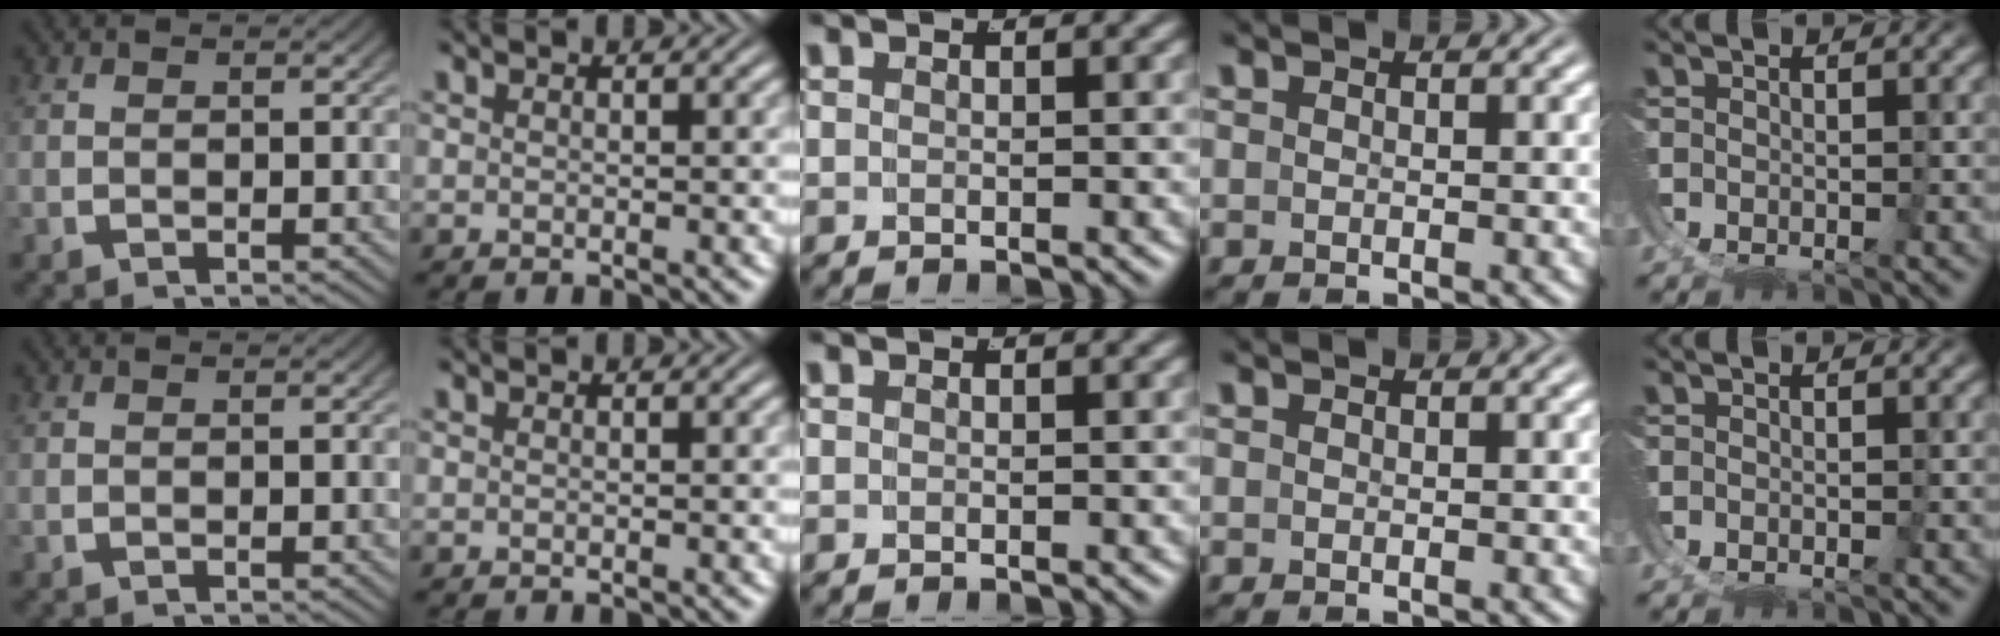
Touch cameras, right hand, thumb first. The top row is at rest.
{"ring": {"total": 1.2, "force": [-0.3, -1.1, -0.4], "torque": [0.014, -0.012, 0.005]}}